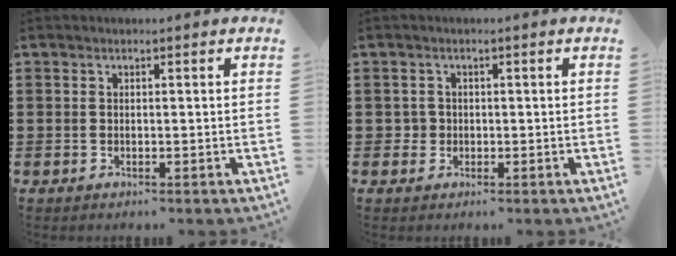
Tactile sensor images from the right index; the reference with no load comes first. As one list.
[{"total": 1.6, "force": [-0.2, 1.5, 0.4], "torque": [-0.012, 0.006, -0.007]}]